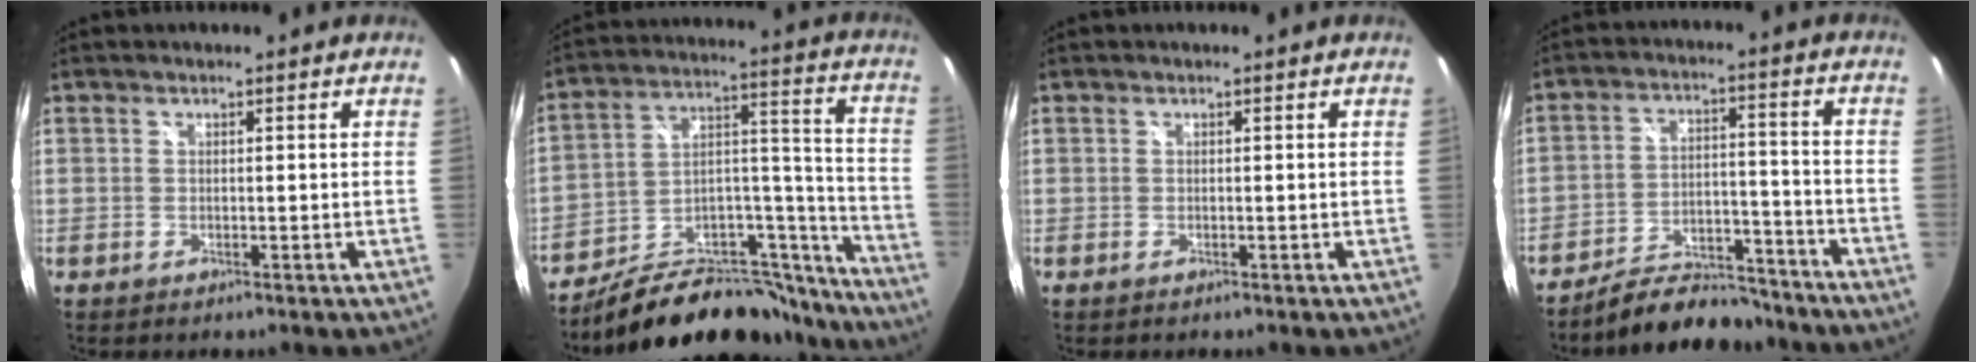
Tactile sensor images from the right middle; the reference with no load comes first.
{"total": 24.6, "force": [-20.4, 9.5, 9.8], "torque": [-0.122, 0.074, -0.289]}
{"total": 0.0}
{"total": 12.0, "force": [-11.0, 3.6, 3.3], "torque": [-0.068, 0.019, -0.159]}